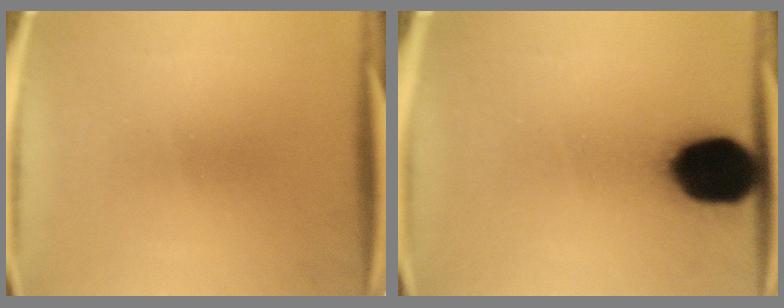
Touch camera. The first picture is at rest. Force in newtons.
{"total": 19.4}